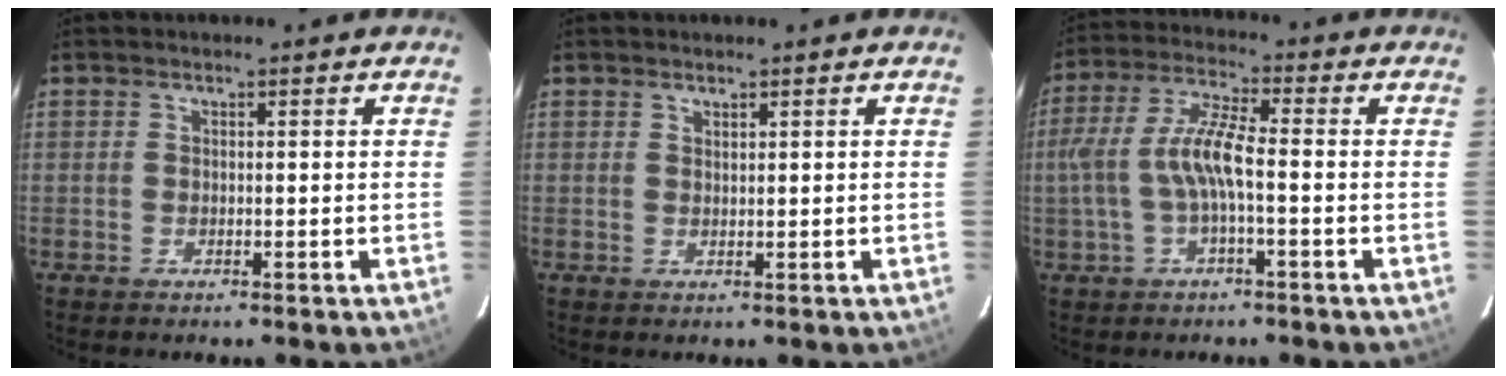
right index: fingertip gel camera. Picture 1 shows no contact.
{"total": 0.7, "force": [0.6, 0.2, 0.2], "torque": [-0.004, 0.000, 0.012]}
{"total": 8.8, "force": [-1.5, 1.9, 8.4], "torque": [-0.180, 0.007, -0.024]}